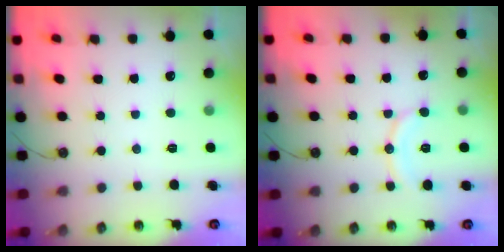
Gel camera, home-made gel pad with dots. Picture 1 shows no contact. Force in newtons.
{"total": 9.7, "press": 9.7, "slide": 1.1}